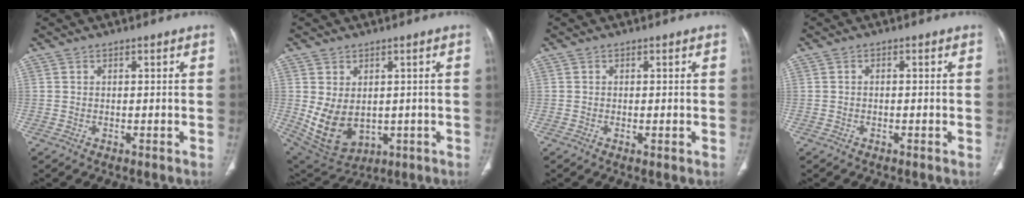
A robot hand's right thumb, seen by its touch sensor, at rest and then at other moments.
{"total": 10.7, "force": [-0.5, 7.6, 7.4], "torque": [-0.120, -0.009, 0.026]}
{"total": 0.8, "force": [-0.2, 0.2, 0.8], "torque": [-0.018, -0.004, -0.004]}
{"total": 0.5, "force": [-0.2, 0.3, 0.4], "torque": [-0.006, 0.001, -0.007]}